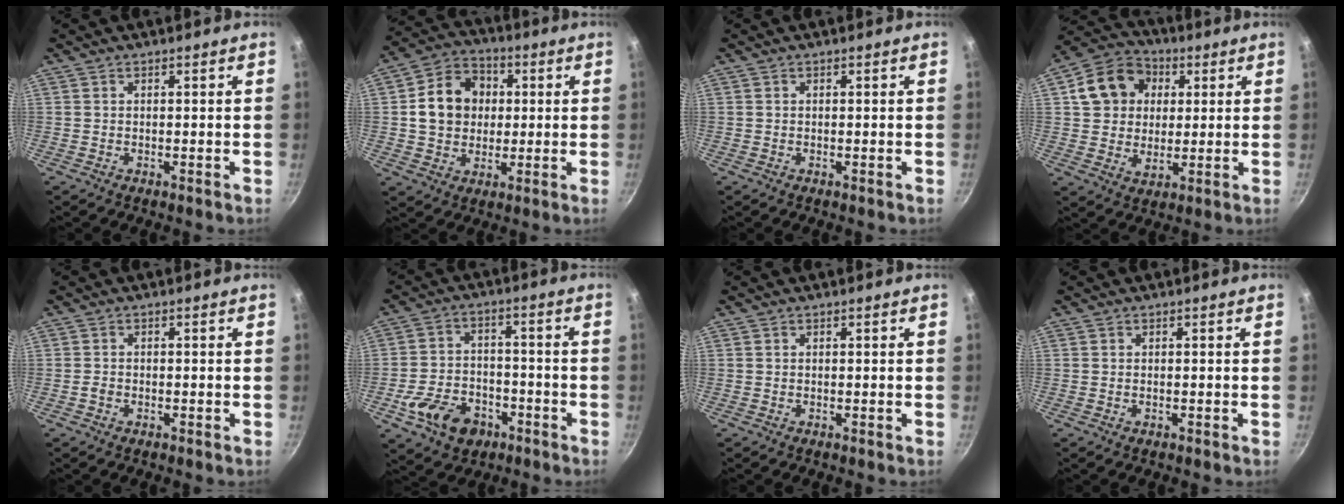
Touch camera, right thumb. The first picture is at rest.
{"total": 12.4, "force": [1.5, 10.4, 6.6], "torque": [-0.086, 0.019, 0.018]}
{"total": 0.0}
{"total": 13.1, "force": [3.5, 10.8, 6.5], "torque": [-0.091, 0.006, 0.049]}
{"total": 1.1, "force": [-0.6, 0.8, 0.4], "torque": [-0.016, 0.006, -0.012]}
{"total": 11.9, "force": [-5.7, 8.3, 6.4], "torque": [-0.095, 0.041, -0.092]}
{"total": 0.0}
{"total": 0.0}